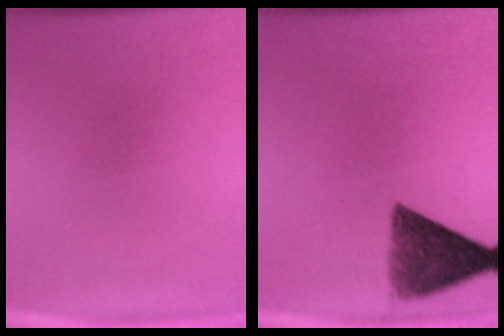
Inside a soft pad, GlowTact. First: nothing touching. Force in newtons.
{"total": 8.9}